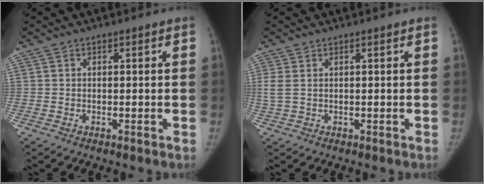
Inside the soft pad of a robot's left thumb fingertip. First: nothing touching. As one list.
[{"total": 2.4, "force": [0.5, 1.3, 1.9], "torque": [-0.066, 0.007, 0.017]}]